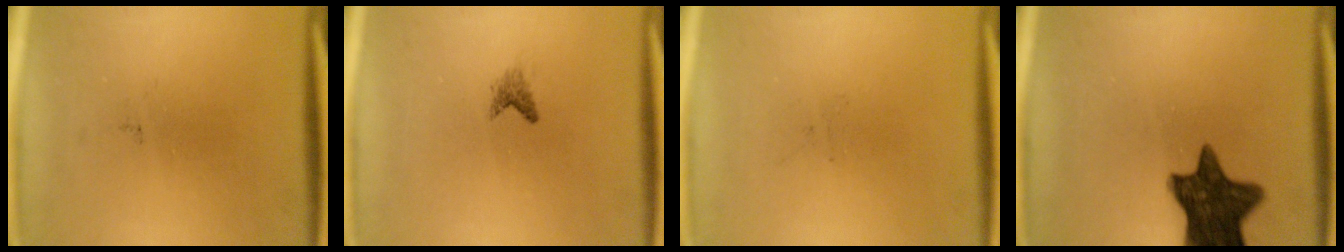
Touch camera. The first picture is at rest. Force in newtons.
{"total": 1.0}
{"total": 0.0}
{"total": 12.7}